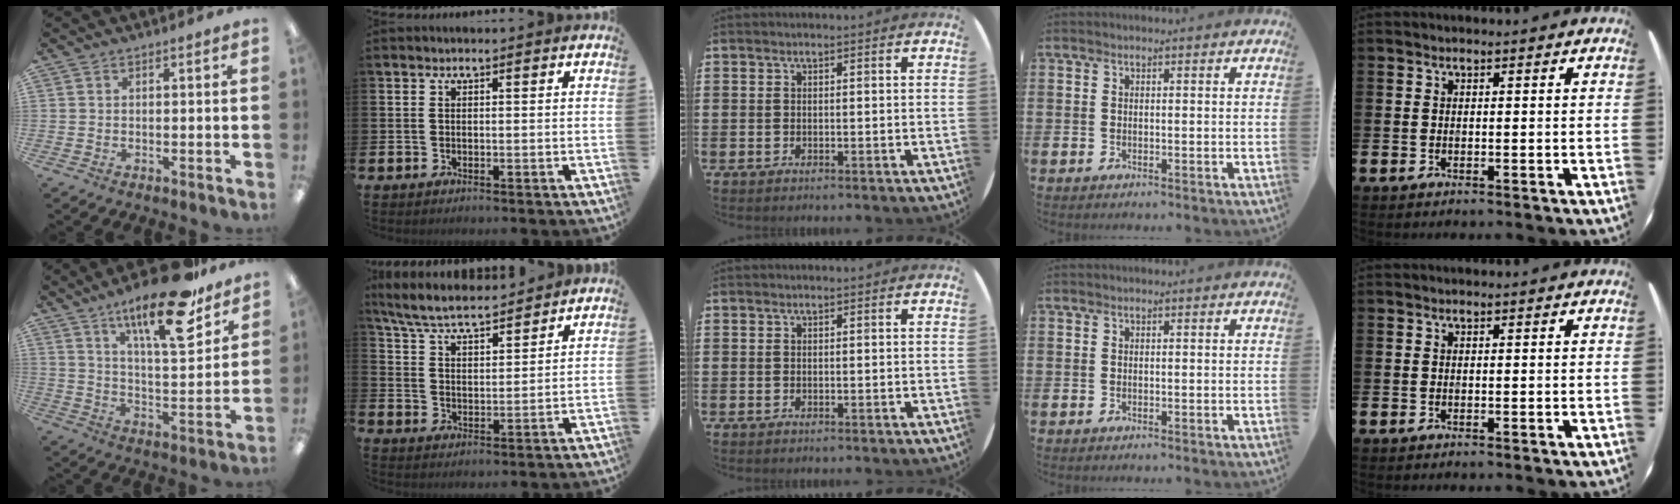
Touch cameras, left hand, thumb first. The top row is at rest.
{"thumb": {"total": 20.4, "force": [13.5, 6.2, 13.9], "torque": [-0.215, -0.073, 0.215]}, "index": {"total": 6.4, "force": [6.1, 0.7, 1.8], "torque": [-0.062, -0.032, 0.108]}}